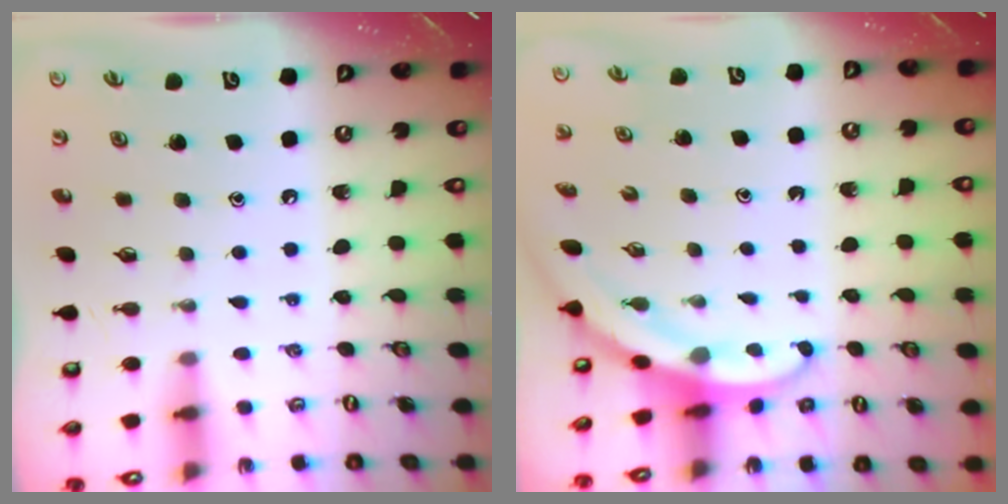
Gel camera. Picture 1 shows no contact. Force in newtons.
{"total": 3.1, "press": 3.1, "slide": 0.1}